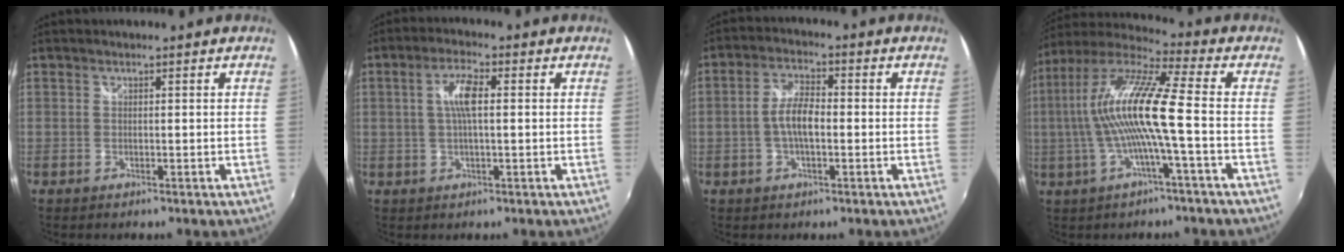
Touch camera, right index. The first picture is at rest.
{"total": 5.3, "force": [0.6, 1.3, 5.1], "torque": [-0.095, 0.007, 0.013]}
{"total": 5.7, "force": [-1.0, 2.2, 5.2], "torque": [-0.102, 0.009, -0.019]}
{"total": 15.1, "force": [-1.7, 0.2, 15.0], "torque": [-0.272, 0.004, -0.035]}